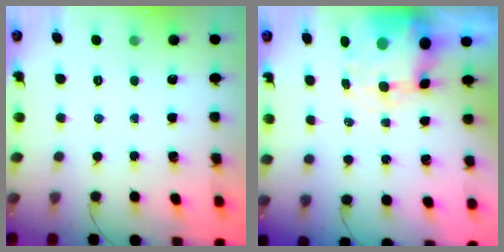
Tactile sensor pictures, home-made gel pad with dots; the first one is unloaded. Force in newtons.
{"total": 8.6, "press": 8.4, "slide": 1.9}